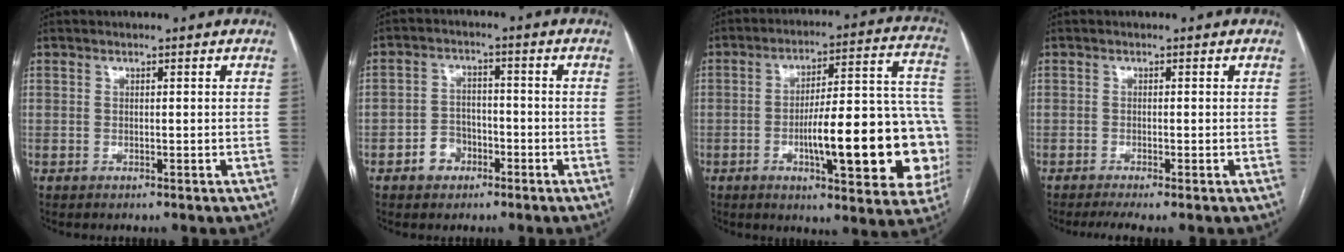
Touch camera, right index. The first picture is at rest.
{"total": 4.5, "force": [-2.3, 3.5, 1.6], "torque": [-0.024, 0.015, -0.039]}
{"total": 23.3, "force": [-5.4, 4.8, 22.2], "torque": [-0.226, 0.031, -0.061]}
{"total": 2.9, "force": [-2.0, 0.0, 2.1], "torque": [-0.033, -0.004, -0.036]}